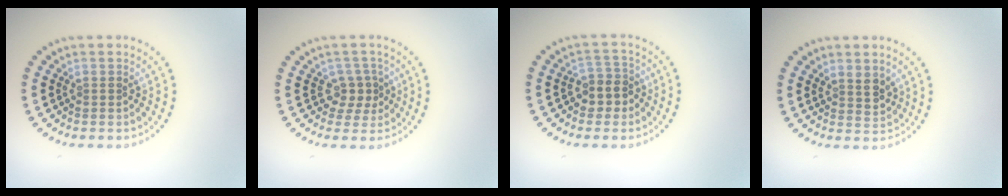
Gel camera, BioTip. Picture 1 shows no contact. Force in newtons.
{"total": 1.9, "press": 1.6, "slide": 1.1}
{"total": 2.6, "press": 2.2, "slide": 1.3}
{"total": 2.0, "press": 1.7, "slide": 1.0}